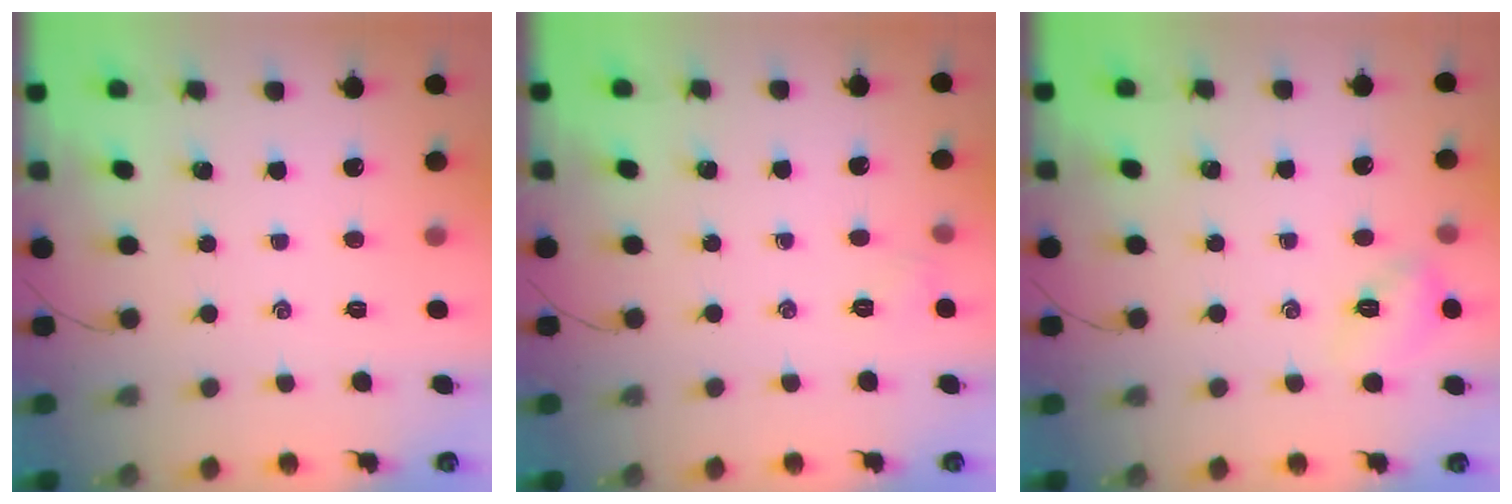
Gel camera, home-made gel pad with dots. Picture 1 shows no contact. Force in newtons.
{"total": 2.9, "press": 2.7, "slide": 1.0}
{"total": 6.3, "press": 6.1, "slide": 1.3}